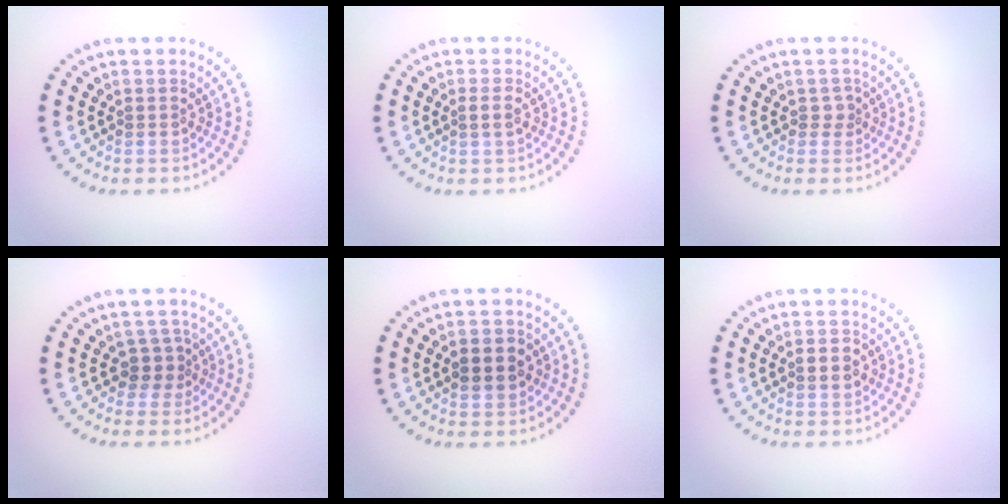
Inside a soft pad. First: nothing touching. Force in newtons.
{"total": 1.1, "press": 1.0, "slide": 0.5}
{"total": 1.0, "press": 0.7, "slide": 0.8}
{"total": 2.2, "press": 1.8, "slide": 1.3}
{"total": 2.7, "press": 2.7, "slide": 0.2}
{"total": 2.3, "press": 2.3, "slide": 0.1}